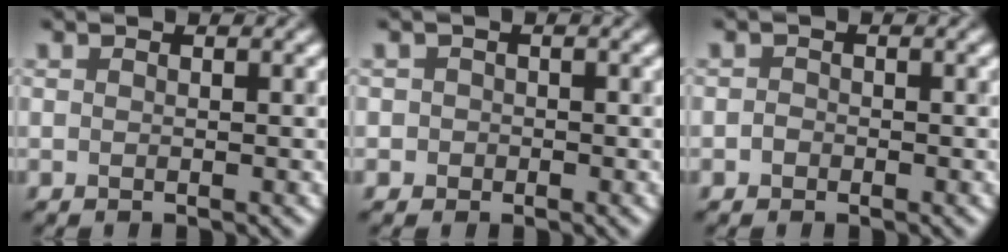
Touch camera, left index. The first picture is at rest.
{"total": 0.9, "force": [-0.2, 0.9, -0.1], "torque": [0.016, -0.001, -0.006]}
{"total": 0.6, "force": [-0.4, 0.5, 0.0], "torque": [0.003, -0.002, -0.010]}